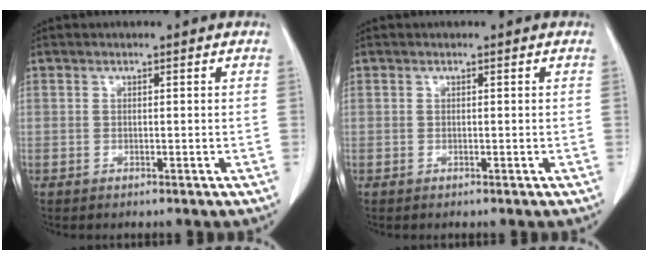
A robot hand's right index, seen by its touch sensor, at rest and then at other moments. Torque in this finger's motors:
{"motor_torque": [0.00, 0.00, 0.03, 0.00]}